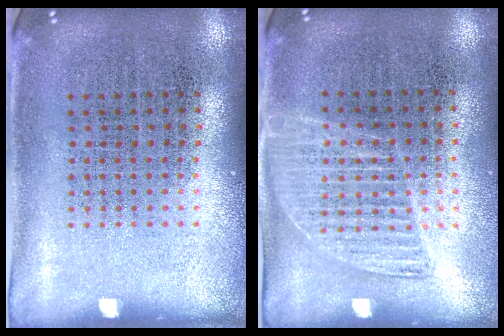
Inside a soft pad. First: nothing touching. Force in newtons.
{"total": 1.4, "press": 1.3, "slide": 0.5}